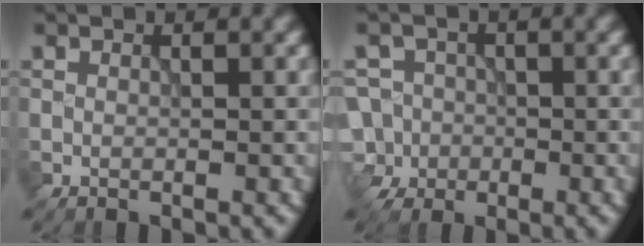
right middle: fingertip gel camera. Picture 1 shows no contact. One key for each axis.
{"total": 6.6, "fx": -3.6, "fy": 5.2, "fz": 2.0, "tx": -0.037, "ty": -0.011, "tz": -0.076}